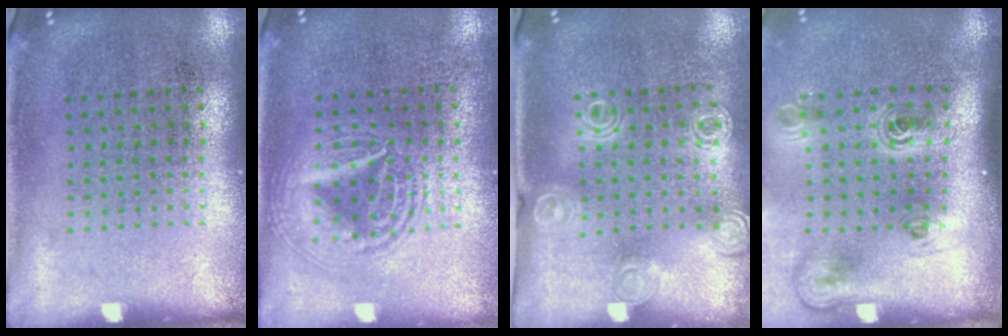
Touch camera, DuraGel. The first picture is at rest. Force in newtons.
{"total": 1.8, "press": 1.8, "slide": 0.2}
{"total": 1.4, "press": 1.4, "slide": 0.1}
{"total": 2.3, "press": 1.5, "slide": 1.8}